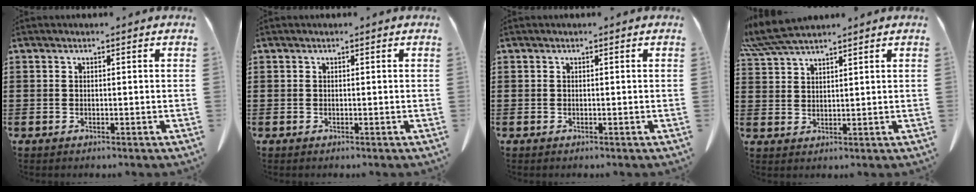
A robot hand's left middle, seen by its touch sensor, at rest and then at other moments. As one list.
[{"total": 0.0}, {"total": 0.0}, {"total": 5.5, "force": [4.9, 0.3, 2.5], "torque": [-0.062, -0.012, 0.094]}]